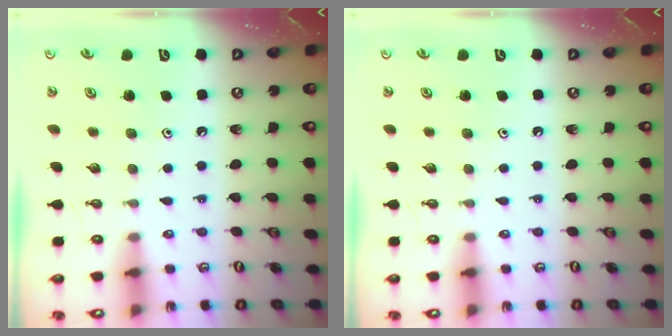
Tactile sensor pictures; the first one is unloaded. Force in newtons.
{"total": 0.0}